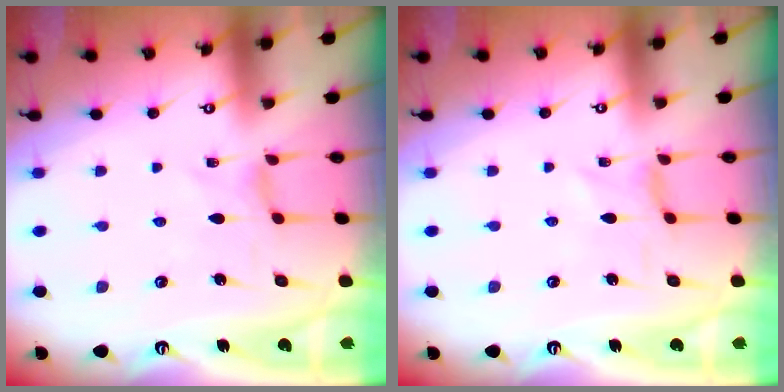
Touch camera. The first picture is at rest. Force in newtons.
{"total": 0.0}